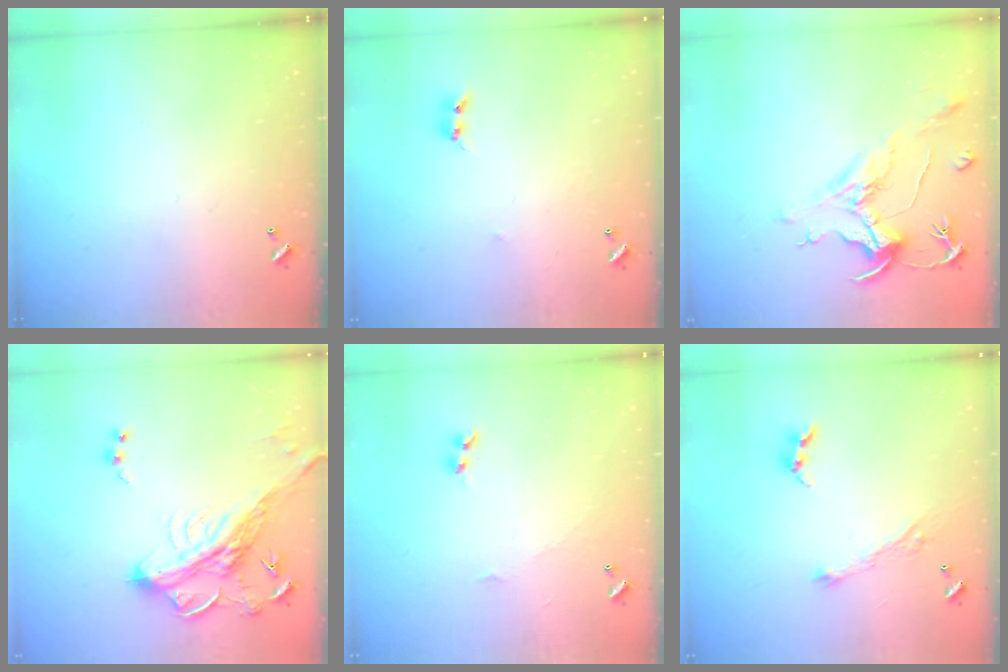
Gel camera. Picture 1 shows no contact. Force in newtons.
{"total": 2.7, "press": 2.7, "slide": 0.3}
{"total": 2.0, "press": 1.5, "slide": 1.3}
{"total": 6.8, "press": 6.6, "slide": 1.7}
{"total": 1.9, "press": 1.8, "slide": 0.5}
{"total": 3.7, "press": 3.7, "slide": 0.2}